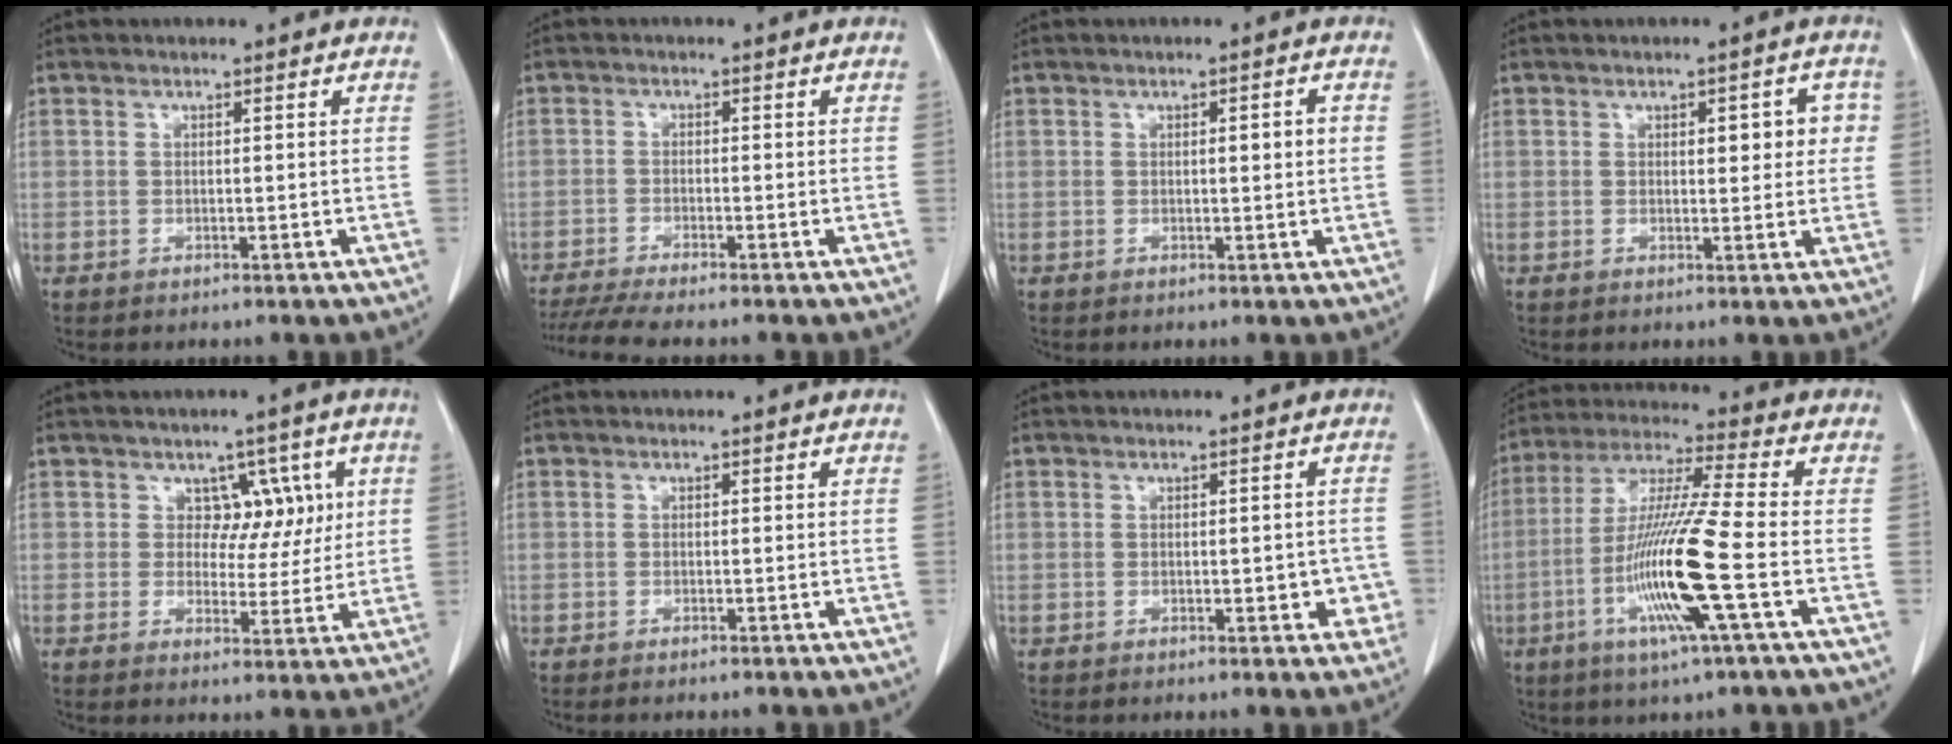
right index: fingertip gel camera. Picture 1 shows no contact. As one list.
[{"total": 7.4, "force": [-6.4, -0.2, 3.7], "torque": [-0.055, -0.019, -0.108]}, {"total": 2.4, "force": [0.3, 0.4, 2.4], "torque": [-0.036, 0.002, 0.005]}, {"total": 4.9, "force": [1.1, 2.2, 4.3], "torque": [-0.043, 0.014, 0.015]}, {"total": 5.2, "force": [2.0, 4.4, 2.1], "torque": [-0.001, 0.008, 0.026]}, {"total": 0.7, "force": [-0.6, 0.0, 0.3], "torque": [-0.007, -0.002, -0.010]}, {"total": 3.2, "force": [-0.9, 1.7, 2.6], "torque": [-0.017, 0.010, -0.003]}, {"total": 14.7, "force": [-4.3, -0.9, 14.1], "torque": [-0.286, -0.014, -0.087]}]